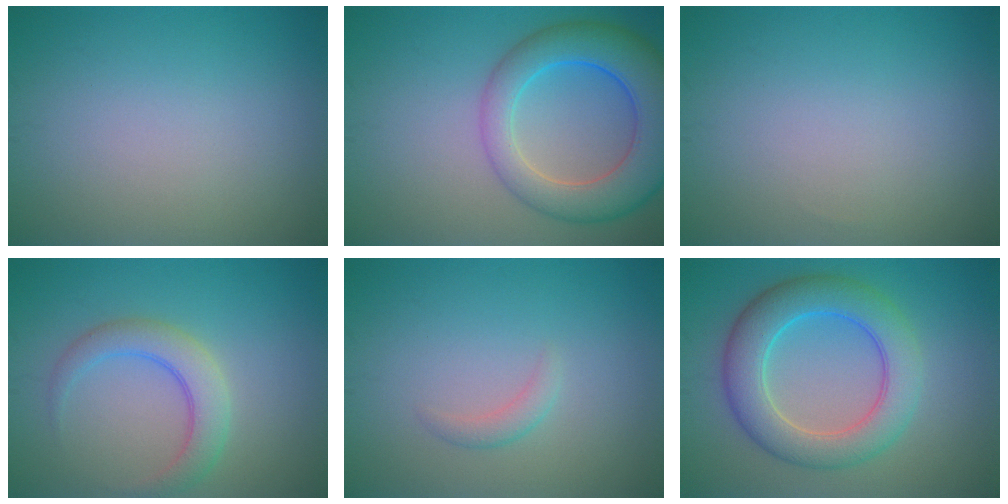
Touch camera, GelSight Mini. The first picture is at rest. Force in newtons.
{"total": 8.3, "press": 8.3, "slide": 0.5}
{"total": 0.0}
{"total": 3.6, "press": 3.6, "slide": 0.1}
{"total": 1.2, "press": 1.2, "slide": 0.0}
{"total": 6.8, "press": 6.8, "slide": 0.1}